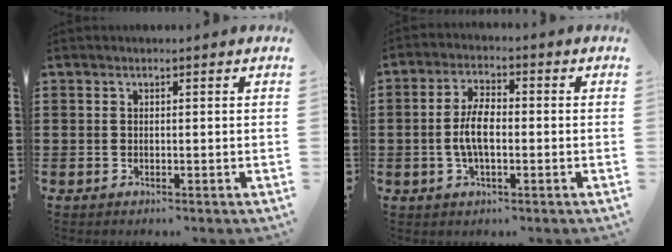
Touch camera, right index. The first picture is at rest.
{"total": 5.7, "force": [-0.8, 2.5, 5.1], "torque": [-0.111, 0.000, -0.021]}